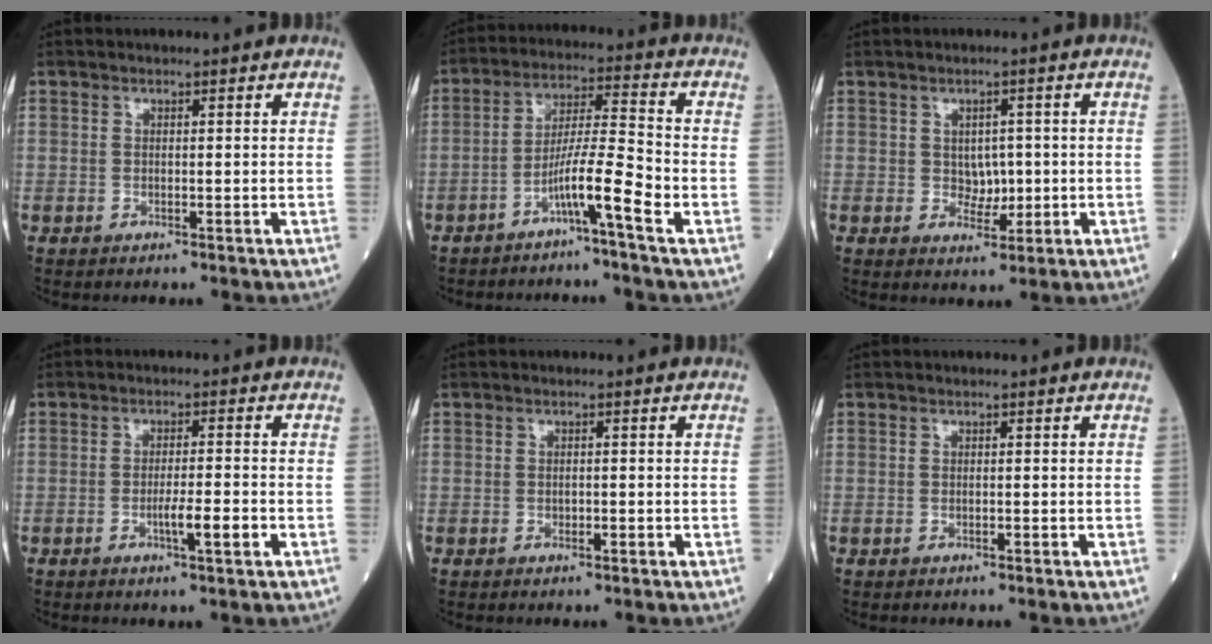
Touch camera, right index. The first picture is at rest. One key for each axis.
{"total": 7.4, "fx": -4.0, "fy": -0.8, "fz": 6.1, "tx": -0.111, "ty": 0.011, "tz": -0.077}
{"total": 3.3, "fx": -0.1, "fy": 2.3, "fz": 2.4, "tx": -0.028, "ty": 0.002, "tz": 0.003}
{"total": 5.9, "fx": -2.1, "fy": 0.3, "fz": 5.5, "tx": -0.093, "ty": -0.004, "tz": -0.031}
{"total": 0.8, "fx": -0.2, "fy": 0.4, "fz": 0.6, "tx": -0.014, "ty": 0.001, "tz": 0.000}
{"total": 0.0}